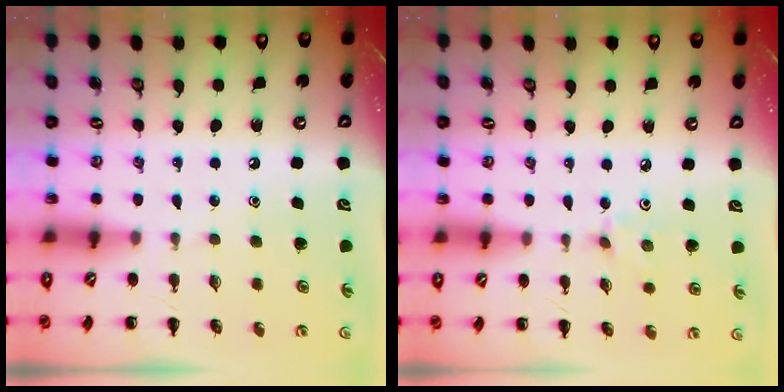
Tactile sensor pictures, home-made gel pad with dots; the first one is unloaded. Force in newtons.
{"total": 2.0, "press": 1.9, "slide": 0.7}